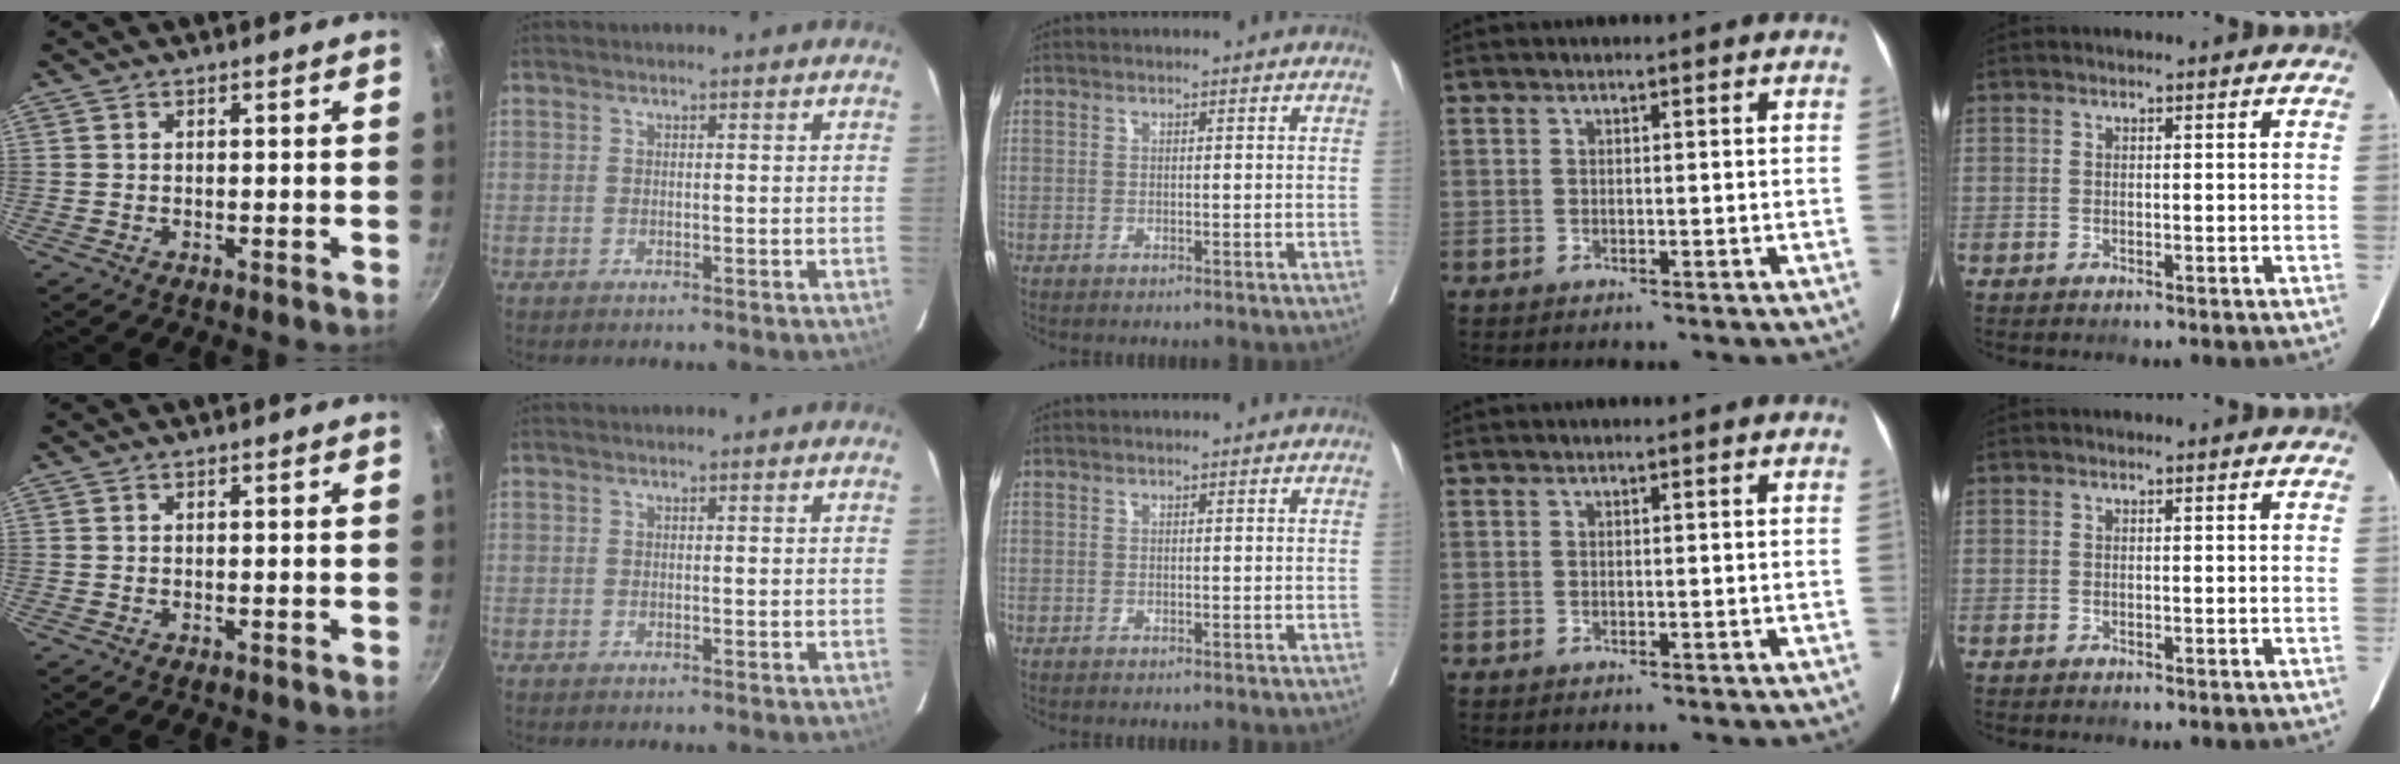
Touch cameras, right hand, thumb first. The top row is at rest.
{}